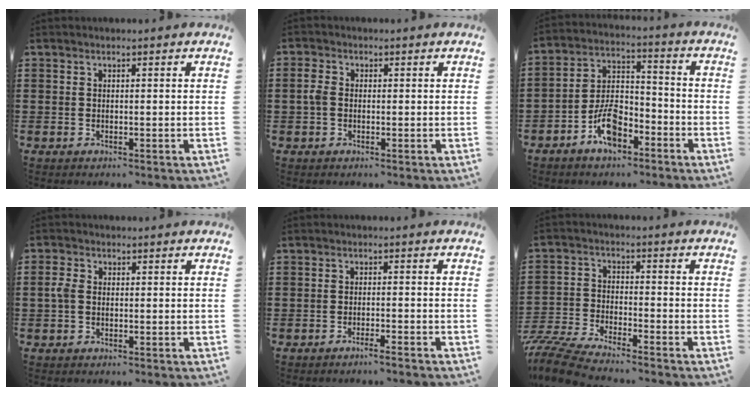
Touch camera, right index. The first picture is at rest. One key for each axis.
{"total": 2.3, "fx": -0.2, "fy": 1.5, "fz": 1.7, "tx": -0.051, "ty": -0.001, "tz": -0.009}
{"total": 8.0, "fx": -4.6, "fy": 3.9, "fz": 5.2, "tx": -0.110, "ty": 0.011, "tz": -0.084}
{"total": 2.3, "fx": -0.2, "fy": 1.6, "fz": 1.7, "tx": -0.051, "ty": 0.000, "tz": -0.009}
{"total": 1.8, "fx": -1.5, "fy": -0.3, "fz": 0.9, "tx": -0.014, "ty": -0.002, "tz": -0.028}
{"total": 5.7, "fx": -5.6, "fy": 0.0, "fz": 1.2, "tx": -0.043, "ty": -0.007, "tz": -0.115}